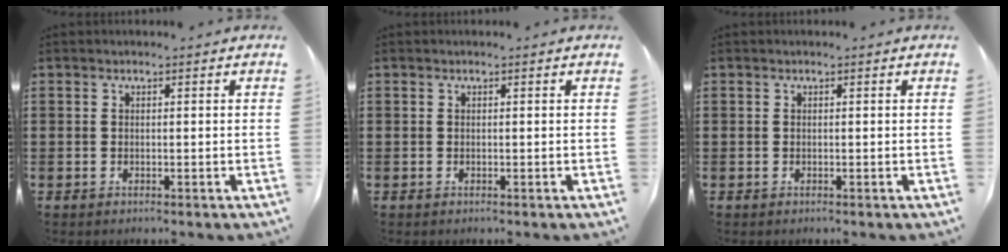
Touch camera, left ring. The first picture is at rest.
{"total": 0.0}
{"total": 0.0}